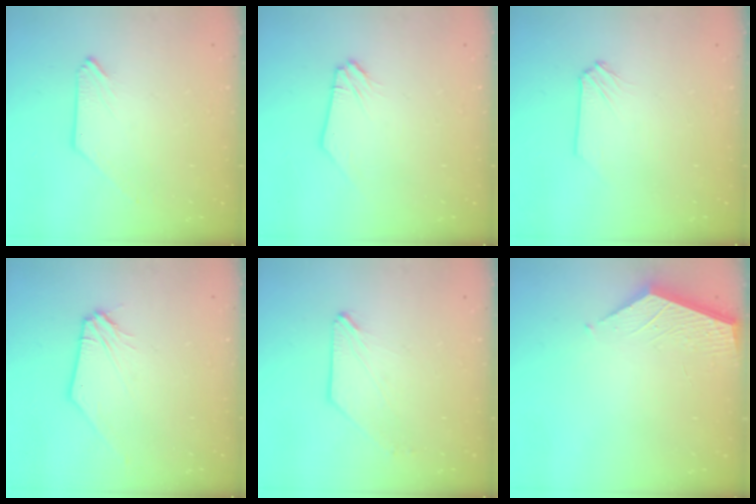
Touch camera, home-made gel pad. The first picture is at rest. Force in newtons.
{"total": 0.0}
{"total": 0.0}
{"total": 1.9, "press": 1.9, "slide": 0.3}
{"total": 0.0}
{"total": 1.9, "press": 1.9, "slide": 0.2}